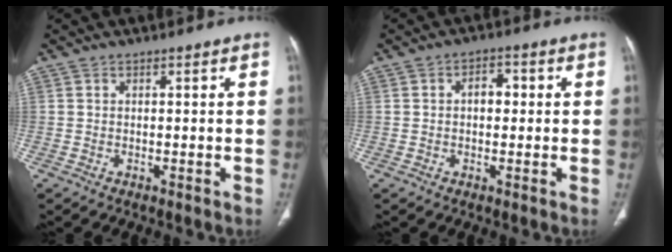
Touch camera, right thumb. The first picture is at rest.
{"total": 3.6, "force": [0.3, 2.4, 2.7], "torque": [-0.032, 0.014, 0.000]}